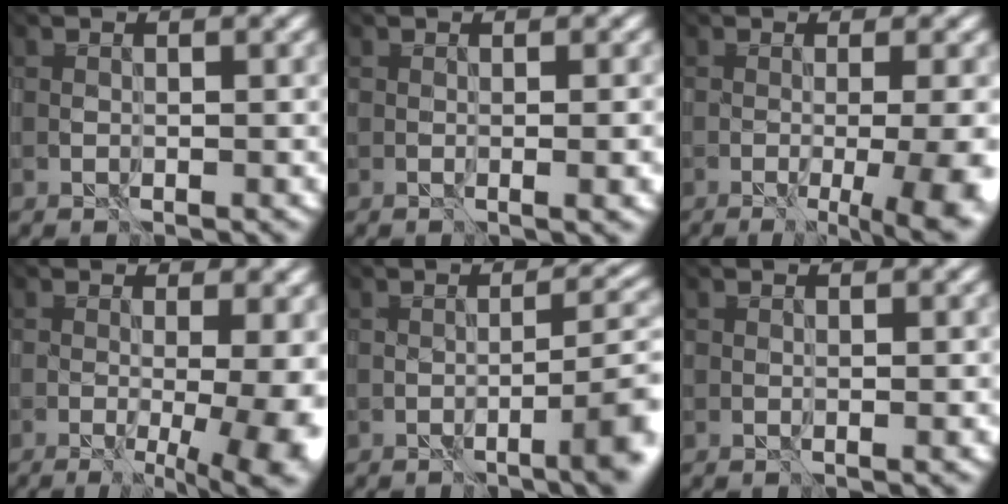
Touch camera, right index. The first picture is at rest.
{"total": 1.8, "force": [-0.3, 0.3, 1.7], "torque": [-0.013, 0.002, -0.003]}
{"total": 11.2, "force": [-3.1, 4.6, 9.7], "torque": [-0.086, 0.007, -0.014]}
{"total": 13.7, "force": [-2.6, 6.3, 11.9], "torque": [-0.123, 0.011, -0.006]}
{"total": 4.7, "force": [-2.8, -0.1, 3.8], "torque": [-0.050, 0.002, -0.021]}
{"total": 0.0}